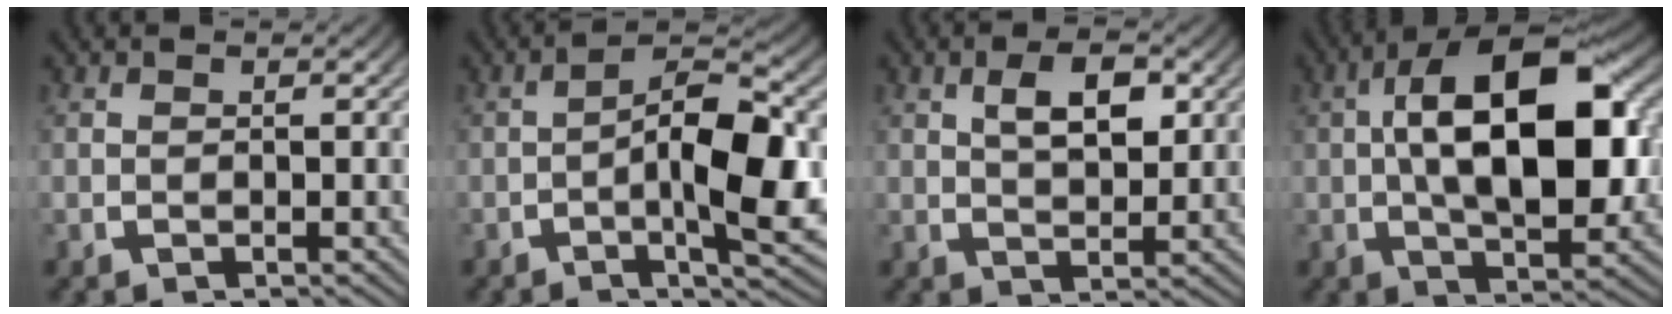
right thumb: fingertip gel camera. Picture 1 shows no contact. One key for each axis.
{"total": 9.4, "fx": -1.4, "fy": 3.9, "fz": 8.5, "tx": -0.136, "ty": -0.011, "tz": -0.030}
{"total": 3.4, "fx": 0.6, "fy": 1.5, "fz": 3.0, "tx": -0.047, "ty": -0.002, "tz": 0.016}
{"total": 15.4, "fx": 0.1, "fy": 7.9, "fz": 13.2, "tx": -0.230, "ty": -0.023, "tz": 0.011}